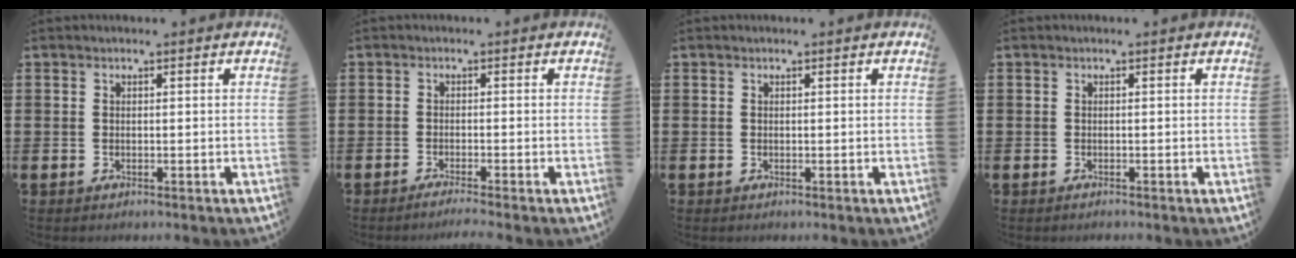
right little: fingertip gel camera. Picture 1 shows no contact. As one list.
[{"total": 1.2, "force": [-1.0, -0.1, 0.7], "torque": [-0.010, -0.002, -0.019]}, {"total": 0.0}, {"total": 0.0}]